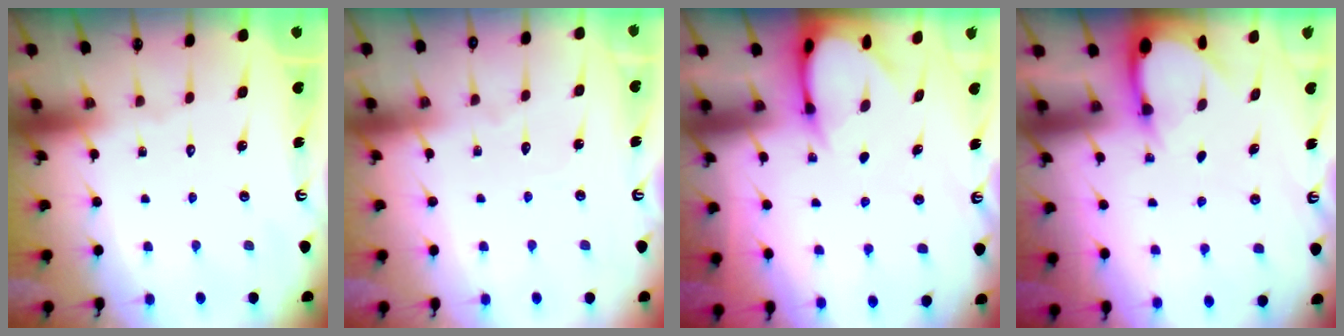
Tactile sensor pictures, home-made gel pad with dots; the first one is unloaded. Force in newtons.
{"total": 2.1, "press": 2.1, "slide": 0.2}
{"total": 4.2, "press": 4.2, "slide": 0.5}
{"total": 3.4, "press": 3.4, "slide": 0.2}